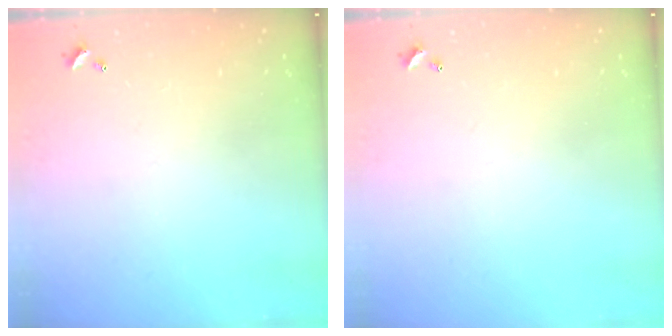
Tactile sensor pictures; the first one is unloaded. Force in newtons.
{"total": 0.0}